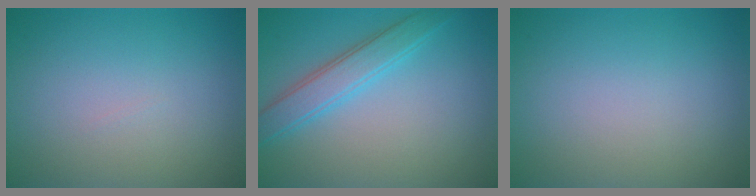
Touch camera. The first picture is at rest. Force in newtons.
{"total": 3.3, "press": 3.3, "slide": 0.0}
{"total": 0.0}